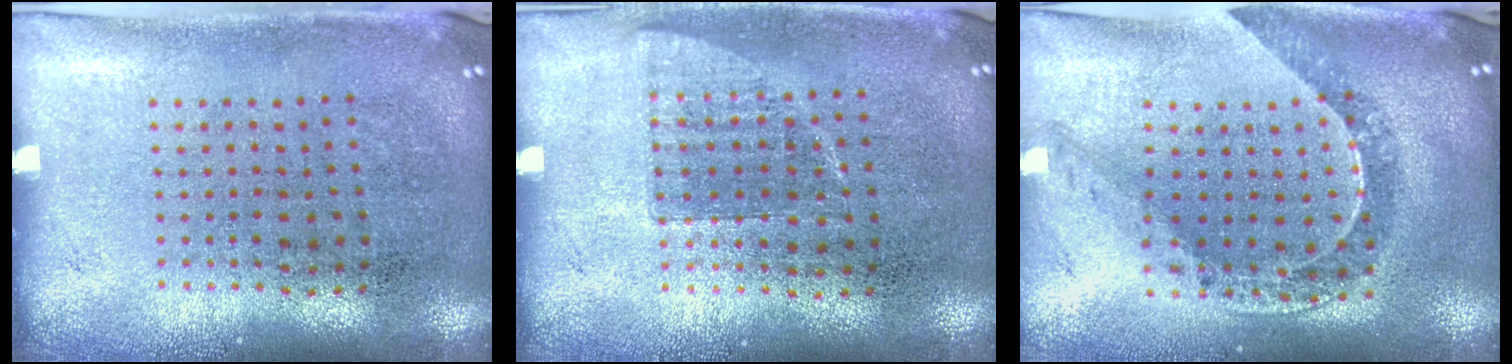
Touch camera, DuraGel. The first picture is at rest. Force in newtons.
{"total": 0.7, "press": 0.7, "slide": 0.2}
{"total": 0.5, "press": 0.5, "slide": 0.1}